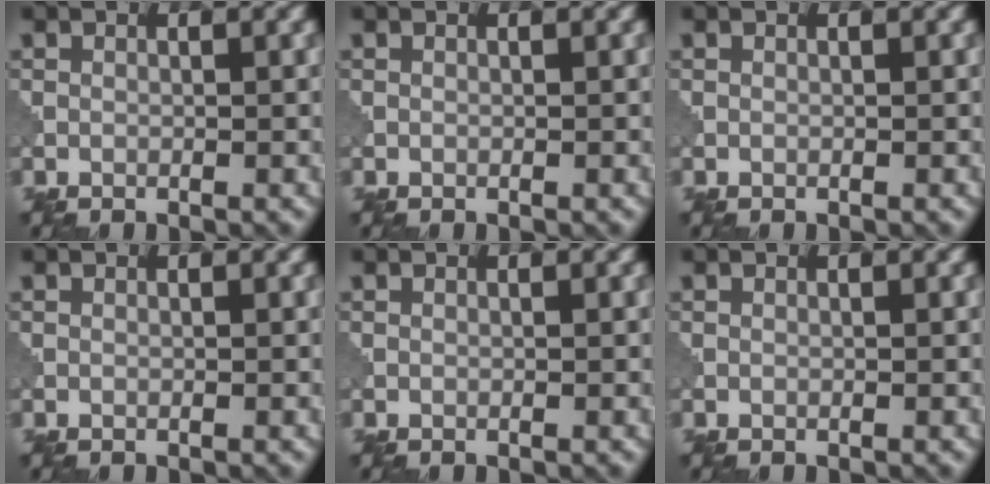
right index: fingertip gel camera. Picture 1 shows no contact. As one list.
[{"total": 0.0}, {"total": 0.0}, {"total": 0.0}, {"total": 0.0}, {"total": 0.0}]